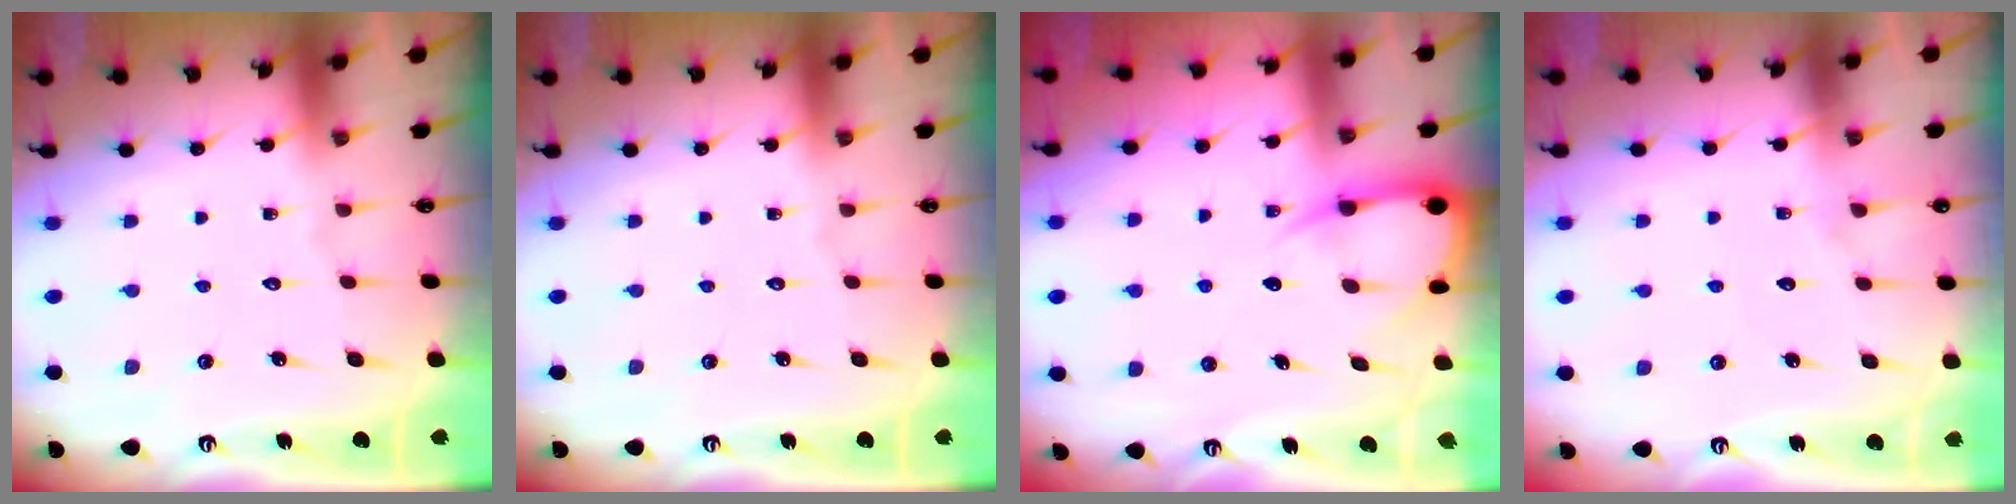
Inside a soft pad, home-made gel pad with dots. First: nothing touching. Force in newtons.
{"total": 0.0}
{"total": 6.3, "press": 6.2, "slide": 0.7}
{"total": 5.2, "press": 5.2, "slide": 0.6}